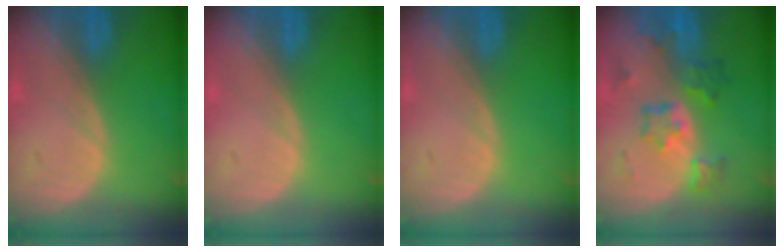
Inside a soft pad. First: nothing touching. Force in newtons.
{"total": 0.0}
{"total": 0.0}
{"total": 7.0, "press": 6.5, "slide": 2.6}